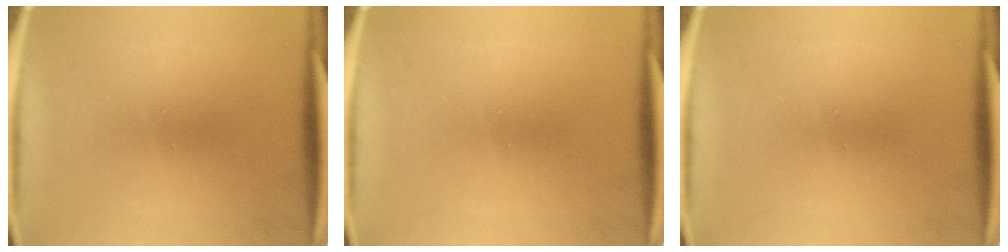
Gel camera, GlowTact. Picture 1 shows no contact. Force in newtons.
{"total": 0.0}
{"total": 0.0}